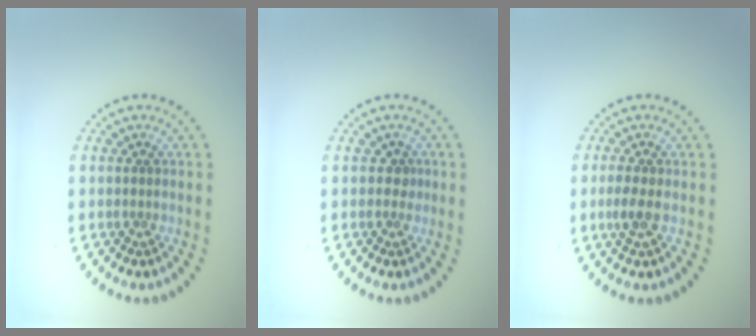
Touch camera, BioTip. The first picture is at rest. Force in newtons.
{"total": 1.0, "press": 0.8, "slide": 0.7}
{"total": 1.6, "press": 1.6, "slide": 0.5}